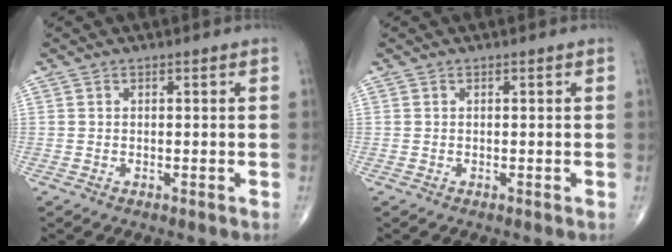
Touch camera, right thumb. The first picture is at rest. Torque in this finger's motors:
{"motor_torque": [0.05, 0.05, -0.01, 0.01, 0.03]}